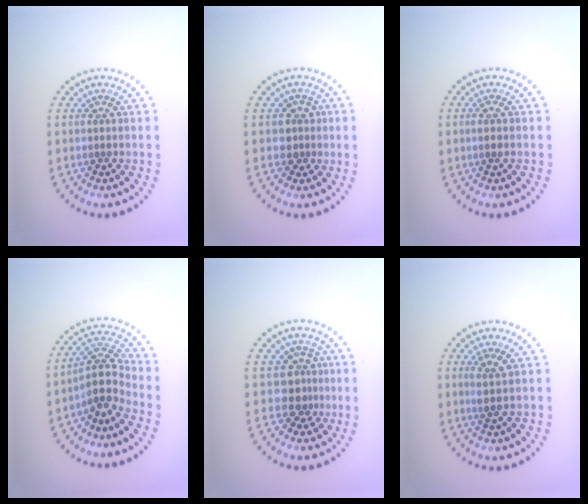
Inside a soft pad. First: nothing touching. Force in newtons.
{"total": 1.8, "press": 1.5, "slide": 1.0}
{"total": 0.8, "press": 0.6, "slide": 0.5}
{"total": 3.6, "press": 2.7, "slide": 2.3}
{"total": 2.7, "press": 1.9, "slide": 1.9}
{"total": 1.7, "press": 1.4, "slide": 1.0}